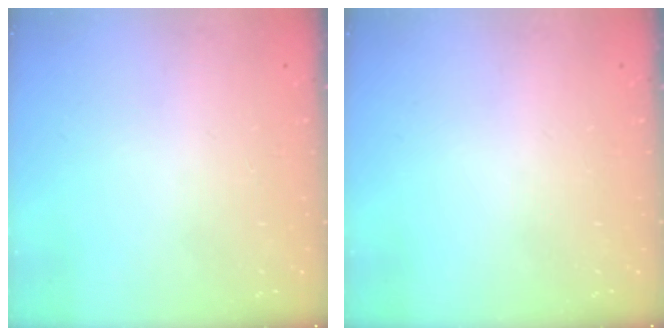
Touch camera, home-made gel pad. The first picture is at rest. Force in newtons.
{"total": 0.0}